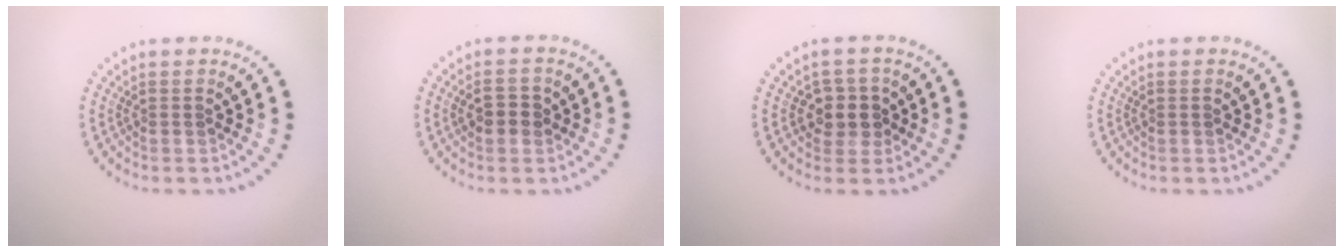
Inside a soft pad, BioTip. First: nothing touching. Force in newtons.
{"total": 2.2, "press": 2.2, "slide": 0.1}
{"total": 2.5, "press": 2.3, "slide": 0.9}
{"total": 0.0}